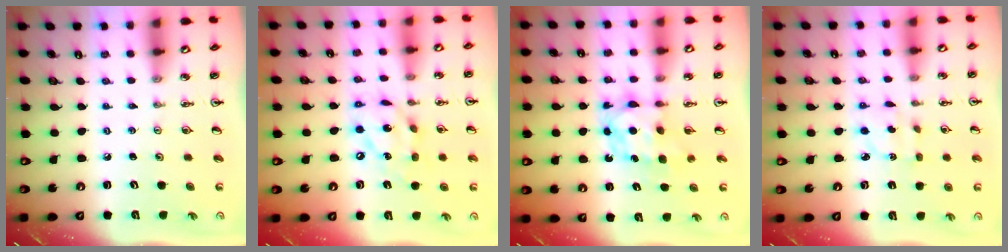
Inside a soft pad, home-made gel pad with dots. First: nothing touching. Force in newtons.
{"total": 13.6, "press": 13.6, "slide": 1.4}
{"total": 6.2, "press": 6.2, "slide": 0.5}
{"total": 2.7, "press": 2.7, "slide": 0.2}